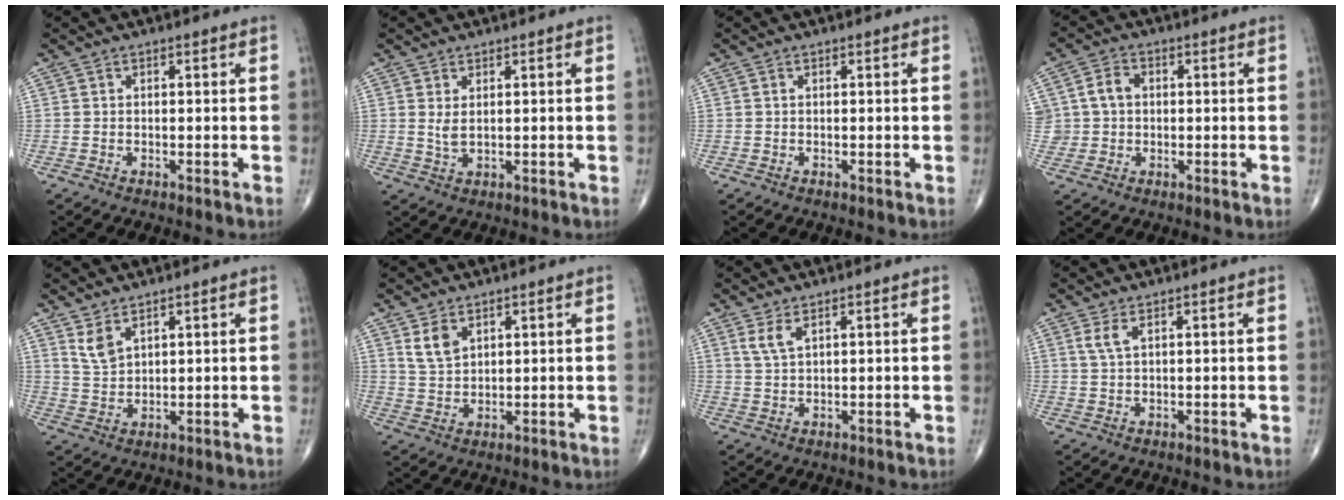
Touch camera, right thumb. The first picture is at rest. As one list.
[{"total": 2.3, "force": [0.8, 1.0, 1.9], "torque": [-0.038, -0.009, 0.020]}, {"total": 0.0}, {"total": 5.2, "force": [0.7, 4.4, 2.6], "torque": [-0.035, 0.010, 0.013]}, {"total": 4.0, "force": [2.7, 1.7, 2.3], "torque": [-0.044, -0.019, 0.062]}, {"total": 4.5, "force": [2.5, 2.6, 2.6], "torque": [-0.042, -0.014, 0.057]}, {"total": 2.9, "force": [1.6, 0.9, 2.2], "torque": [-0.049, -0.004, 0.040]}, {"total": 2.4, "force": [1.3, 0.7, 2.0], "torque": [-0.049, 0.000, 0.033]}]